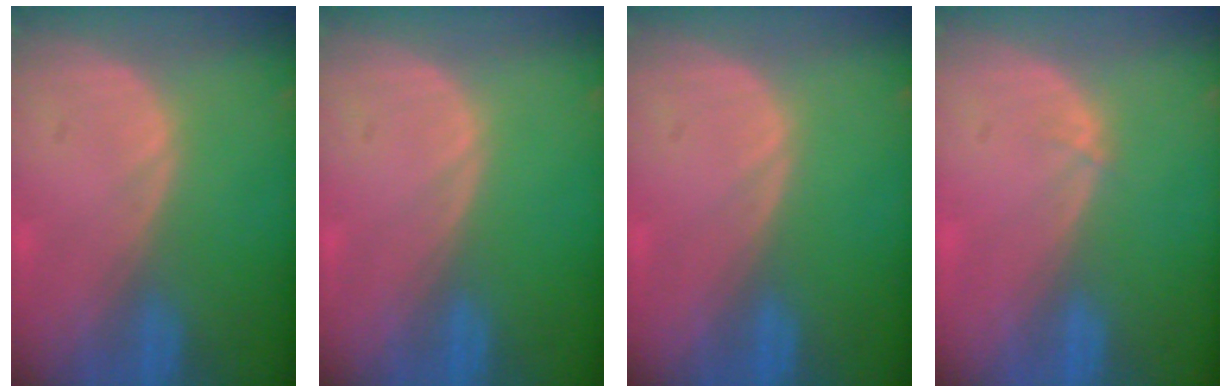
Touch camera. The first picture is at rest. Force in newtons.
{"total": 0.0}
{"total": 0.0}
{"total": 0.6, "press": 0.4, "slide": 0.3}